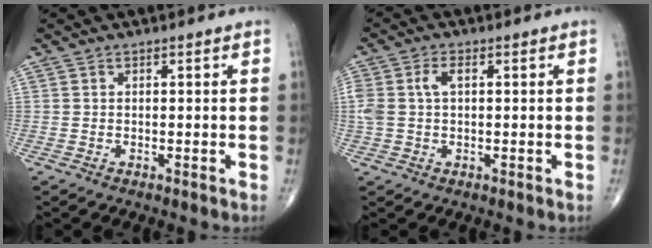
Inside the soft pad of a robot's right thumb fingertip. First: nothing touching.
{"total": 4.8, "force": [0.9, 2.7, 3.9], "torque": [-0.105, 0.018, 0.020]}